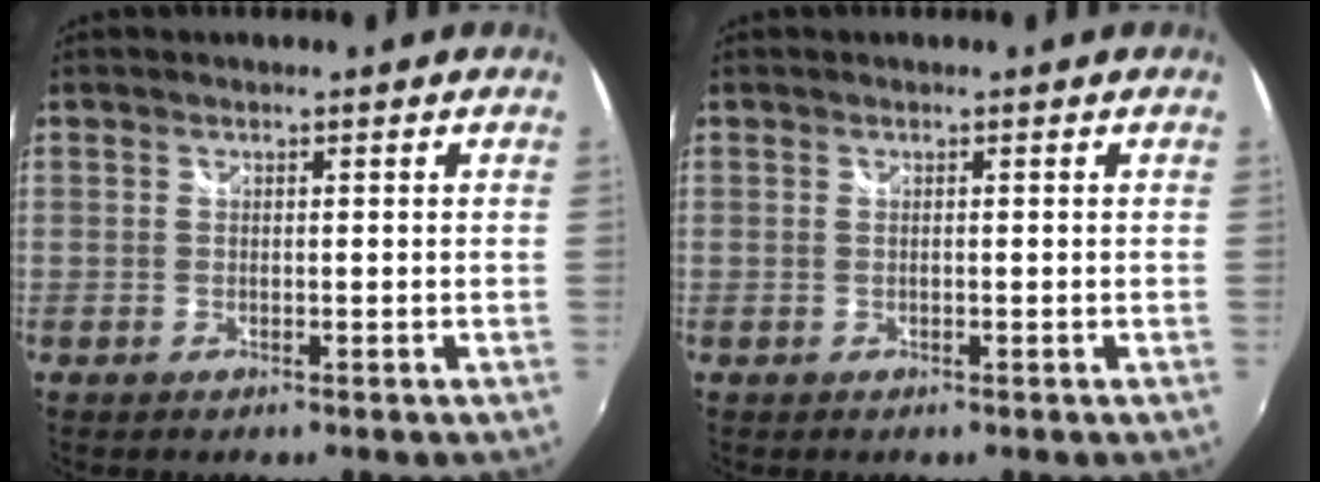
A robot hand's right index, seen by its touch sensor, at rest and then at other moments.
{"total": 0.0}